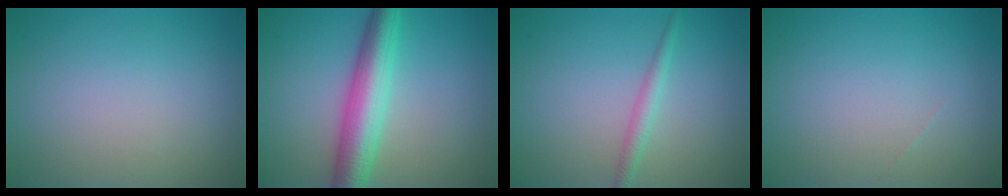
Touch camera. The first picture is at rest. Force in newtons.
{"total": 6.3, "press": 6.3, "slide": 0.0}
{"total": 1.6, "press": 1.6, "slide": 0.1}
{"total": 0.0}